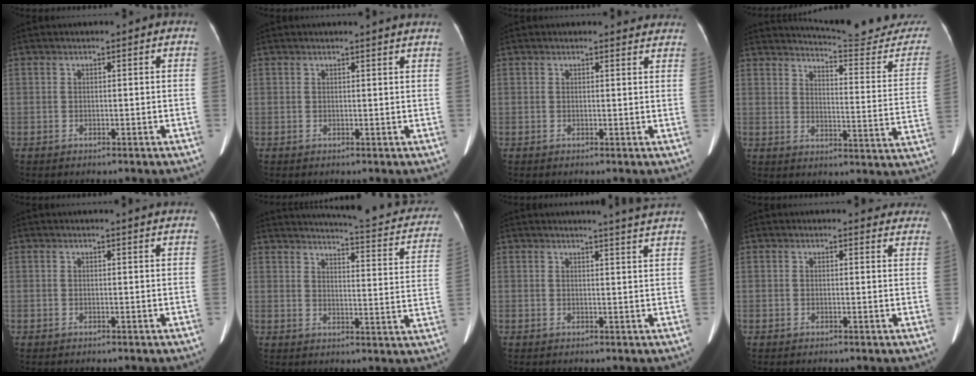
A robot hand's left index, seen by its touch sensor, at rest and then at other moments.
{"total": 3.1, "force": [2.9, -0.3, 0.9], "torque": [-0.014, -0.002, 0.024]}
{"total": 4.2, "force": [4.1, 1.0, 0.4], "torque": [0.002, -0.008, 0.025]}
{"total": 20.6, "force": [20.2, 0.8, 4.2], "torque": [-0.053, -0.124, 0.230]}
{"total": 3.1, "force": [3.0, -0.2, 0.8], "torque": [-0.014, -0.003, 0.023]}
{"total": 18.5, "force": [15.9, 3.8, 8.8], "torque": [-0.104, -0.023, 0.171]}
{"total": 7.3, "force": [6.9, -1.4, 2.1], "torque": [-0.030, -0.024, 0.064]}
{"total": 6.8, "force": [6.5, 1.8, 0.8], "torque": [0.022, -0.011, 0.041]}